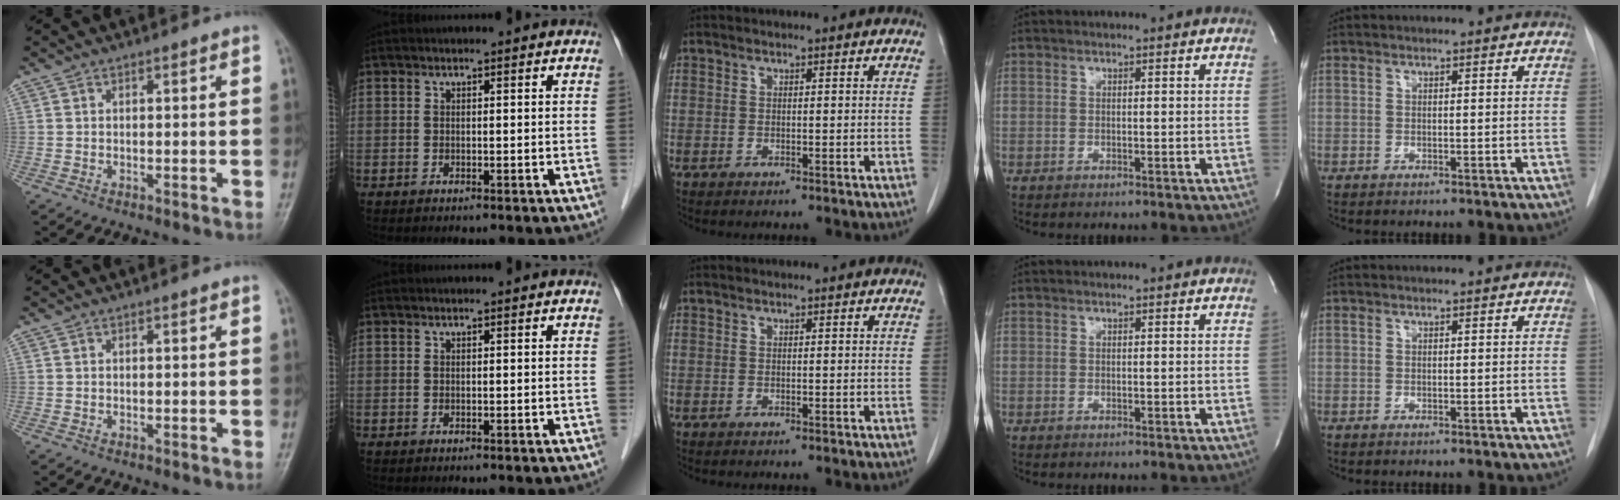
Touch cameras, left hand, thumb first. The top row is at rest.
{}